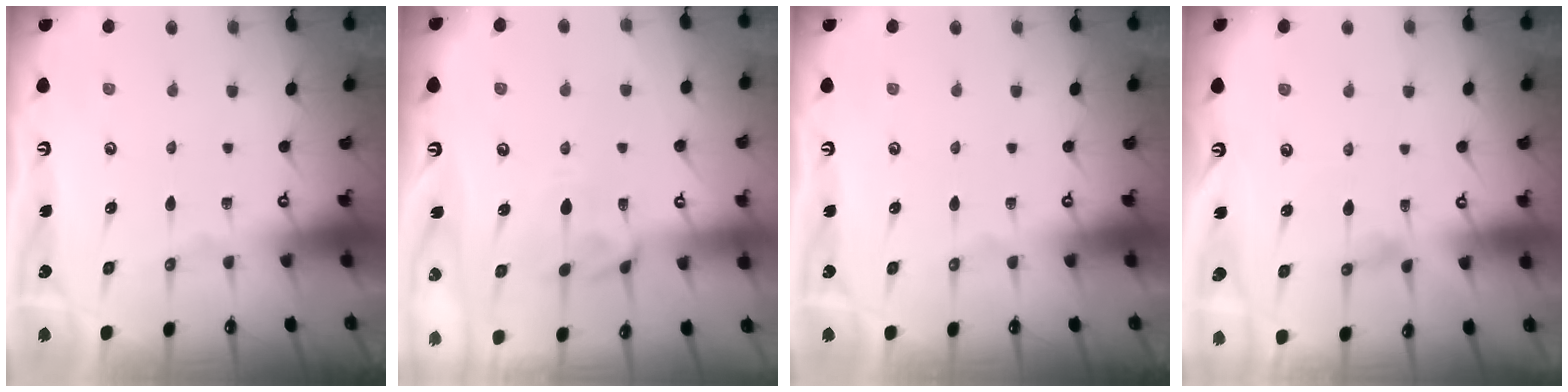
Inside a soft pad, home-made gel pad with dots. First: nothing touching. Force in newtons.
{"total": 1.6, "press": 1.4, "slide": 0.8}
{"total": 0.0}
{"total": 0.9, "press": 0.9, "slide": 0.3}